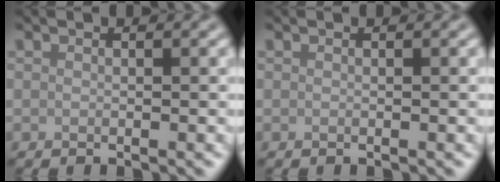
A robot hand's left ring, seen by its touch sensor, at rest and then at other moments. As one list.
[{"total": 0.0}]